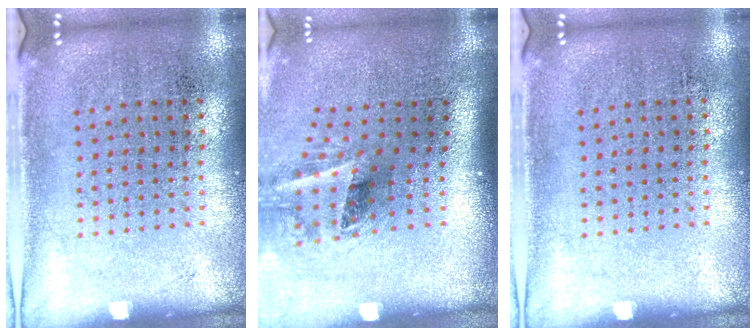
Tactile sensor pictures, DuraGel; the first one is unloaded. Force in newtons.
{"total": 2.0, "press": 1.3, "slide": 1.5}
{"total": 0.0}